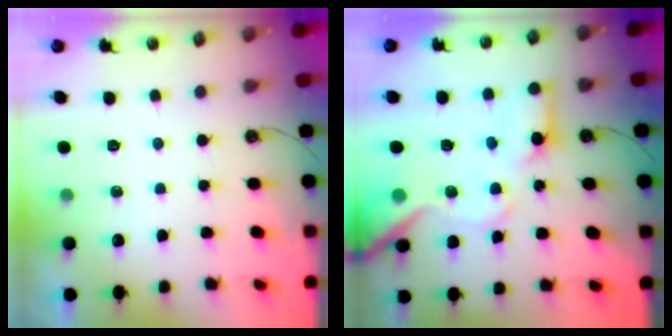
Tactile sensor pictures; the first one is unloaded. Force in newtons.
{"total": 14.8, "press": 14.7, "slide": 1.9}